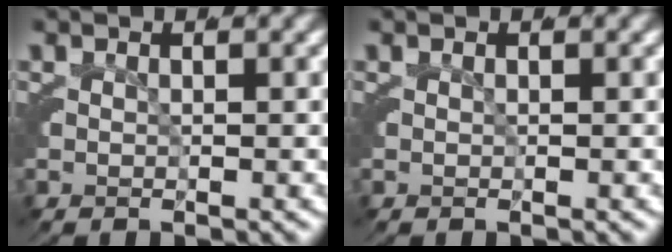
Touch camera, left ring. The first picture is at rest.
{"total": 0.0}